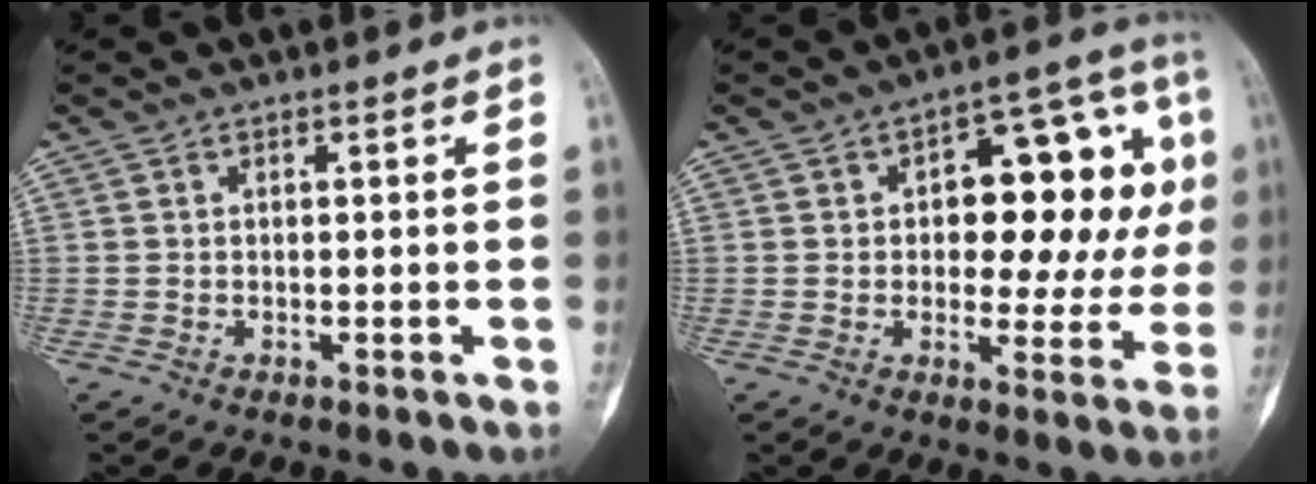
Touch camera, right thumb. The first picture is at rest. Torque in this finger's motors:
{"motor_torque": [0.70, 2.68, 0.42, -0.25, 0.21]}